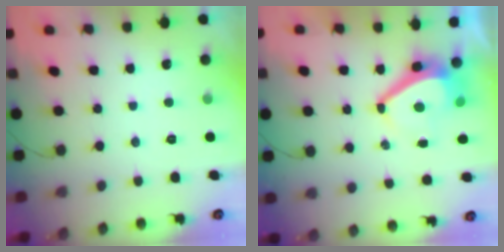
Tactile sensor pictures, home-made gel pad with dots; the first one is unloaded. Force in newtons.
{"total": 7.2, "press": 7.1, "slide": 0.6}